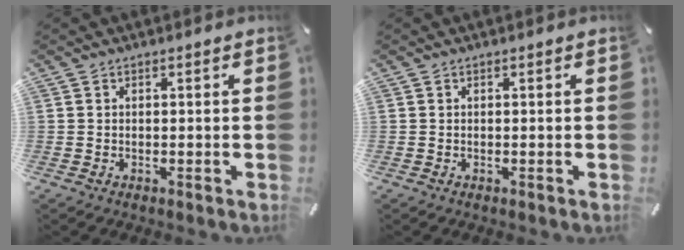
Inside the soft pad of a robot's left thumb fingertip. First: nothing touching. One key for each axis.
{"total": 0.0}